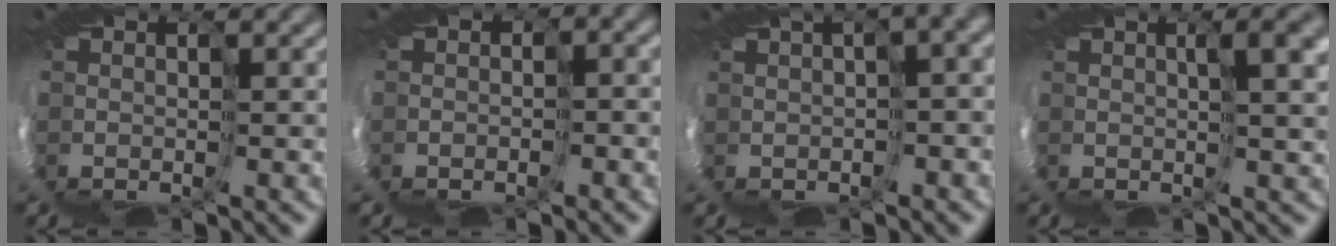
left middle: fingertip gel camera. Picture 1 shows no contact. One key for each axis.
{"total": 3.0, "fx": -1.8, "fy": 1.7, "fz": 1.8, "tx": -0.023, "ty": 0.003, "tz": -0.011}
{"total": 8.1, "fx": 1.2, "fy": 2.3, "fz": 7.7, "tx": -0.086, "ty": 0.016, "tz": 0.040}
{"total": 5.1, "fx": 3.1, "fy": 0.4, "fz": 4.0, "tx": -0.046, "ty": 0.018, "tz": 0.044}